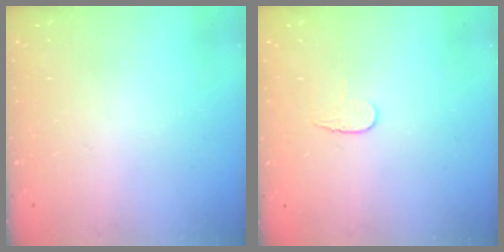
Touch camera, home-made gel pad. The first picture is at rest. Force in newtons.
{"total": 4.3, "press": 4.2, "slide": 0.4}